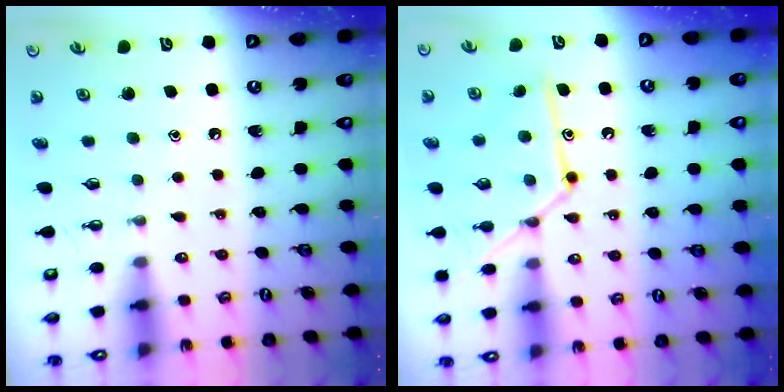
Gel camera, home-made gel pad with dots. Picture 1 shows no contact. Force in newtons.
{"total": 13.0, "press": 13.0, "slide": 1.0}